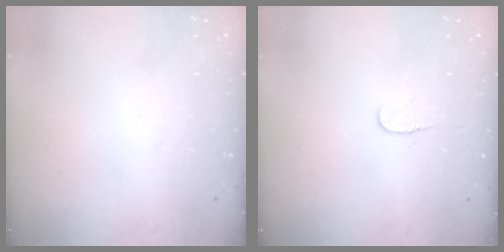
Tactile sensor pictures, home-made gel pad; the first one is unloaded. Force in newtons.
{"total": 4.1, "press": 4.1, "slide": 0.4}